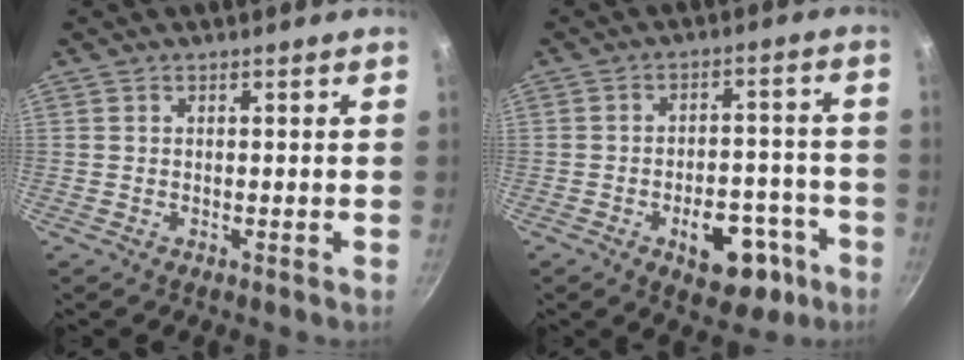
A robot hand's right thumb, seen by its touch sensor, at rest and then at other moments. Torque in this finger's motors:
{"motor_torque": [1.49, 1.23, 0.84, -0.81, 0.03]}